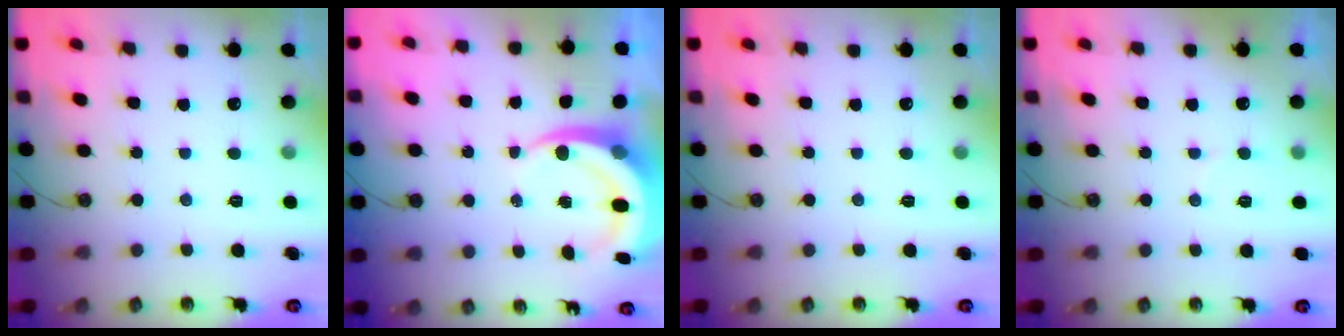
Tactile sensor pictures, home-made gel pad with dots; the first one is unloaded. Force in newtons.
{"total": 7.4, "press": 7.4, "slide": 0.8}
{"total": 0.0}
{"total": 2.3, "press": 2.0, "slide": 1.2}